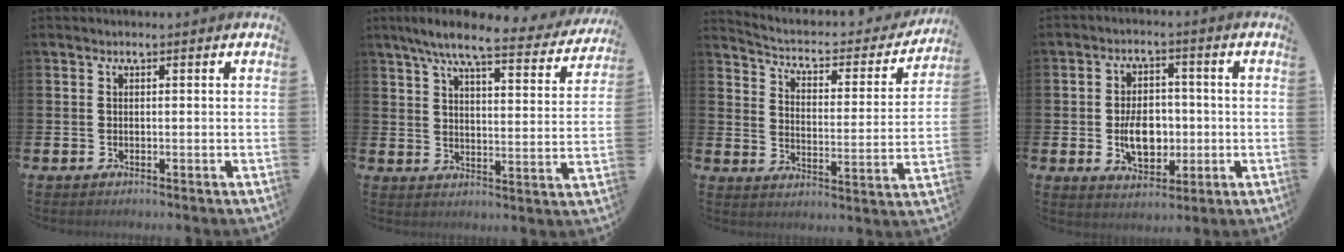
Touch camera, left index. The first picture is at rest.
{"total": 8.0, "force": [6.9, 0.8, 4.0], "torque": [-0.087, -0.036, 0.114]}
{"total": 4.5, "force": [3.8, 1.8, 1.6], "torque": [-0.054, -0.034, 0.053]}
{"total": 6.4, "force": [-0.8, 4.3, 4.7], "torque": [-0.072, 0.008, -0.018]}